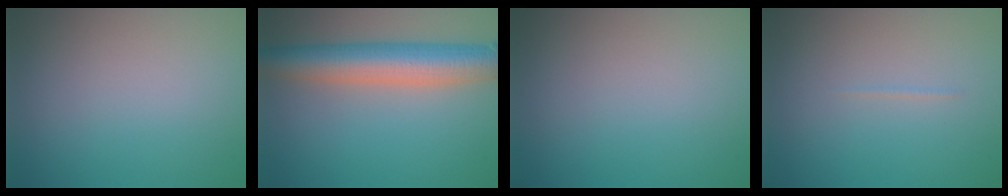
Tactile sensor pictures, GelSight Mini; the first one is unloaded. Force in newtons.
{"total": 7.1, "press": 7.1, "slide": 0.3}
{"total": 0.0}
{"total": 0.7, "press": 0.7, "slide": 0.2}